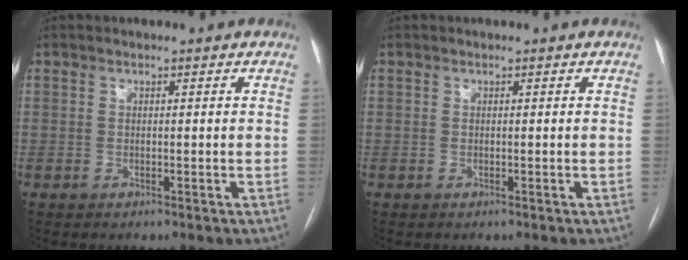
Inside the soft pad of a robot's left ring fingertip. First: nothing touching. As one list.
[{"total": 0.0}]